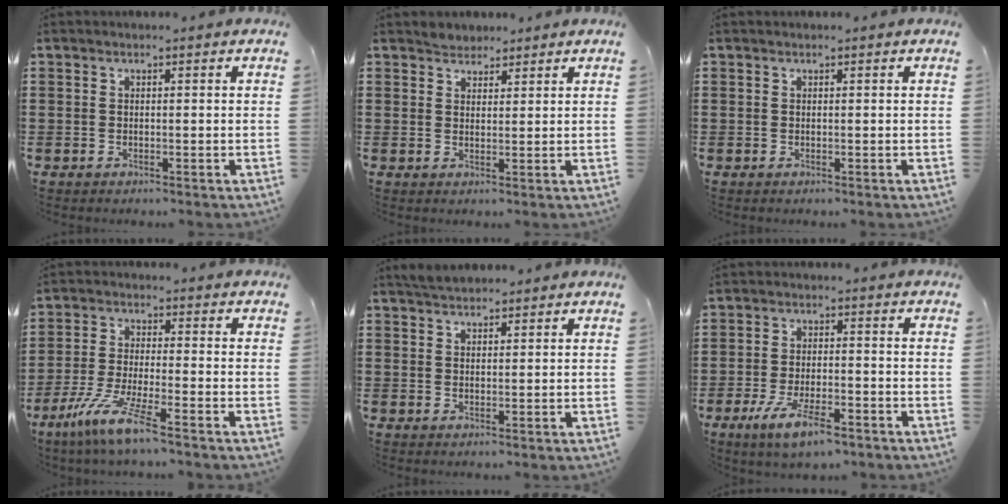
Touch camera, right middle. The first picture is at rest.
{"total": 2.1, "force": [1.9, 0.7, -0.6], "torque": [0.004, 0.005, 0.039]}
{"total": 0.0}
{"total": 7.9, "force": [-5.5, 0.1, 5.6], "torque": [-0.130, -0.019, -0.108]}
{"total": 2.3, "force": [2.2, 0.5, 0.2], "torque": [-0.011, 0.005, 0.044]}
{"total": 6.6, "force": [-4.0, 1.9, 4.9], "torque": [-0.111, -0.009, -0.075]}